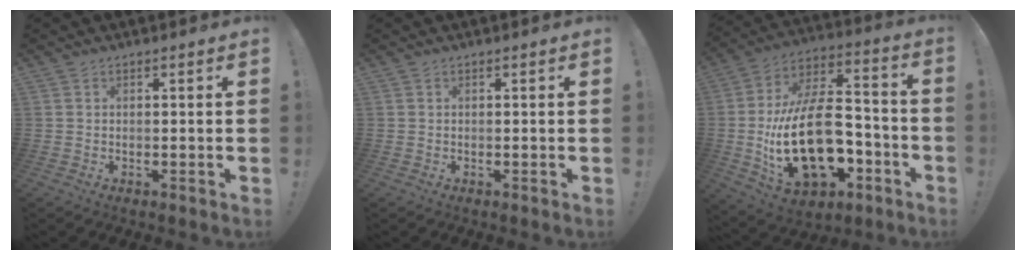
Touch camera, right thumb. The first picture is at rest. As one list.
[{"total": 0.0}, {"total": 26.7, "force": [-6.4, 15.4, 20.8], "torque": [-0.397, 0.039, -0.091]}]